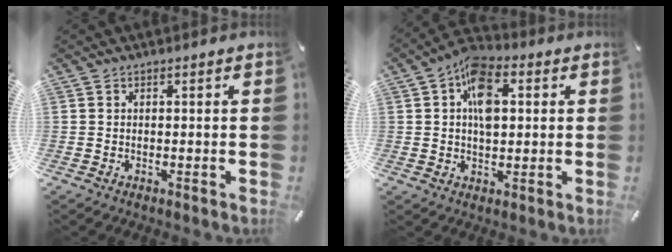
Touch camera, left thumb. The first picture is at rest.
{"total": 10.1, "force": [2.1, 6.4, 7.6], "torque": [-0.122, 0.003, 0.037]}